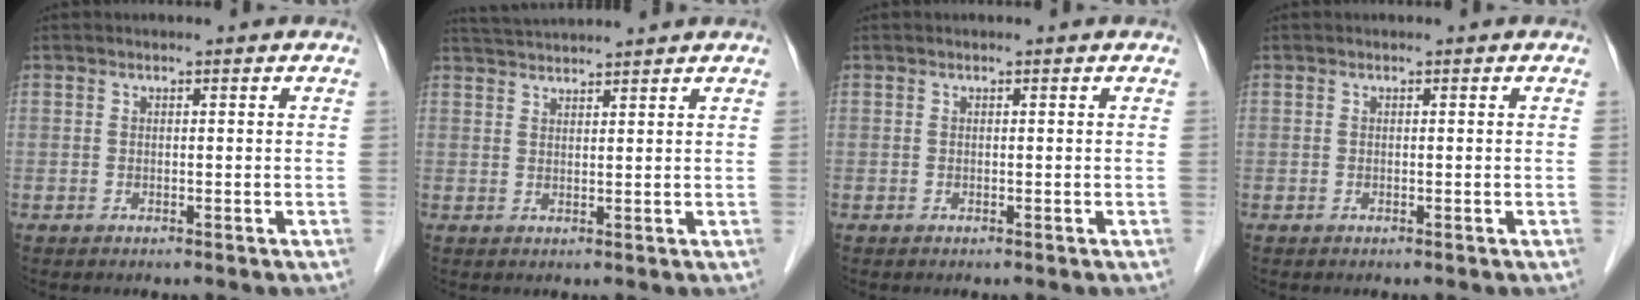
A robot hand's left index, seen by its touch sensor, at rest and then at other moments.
{"total": 6.1, "force": [5.8, -1.0, 1.7], "torque": [-0.032, 0.030, 0.096]}
{"total": 0.0}
{"total": 0.0}